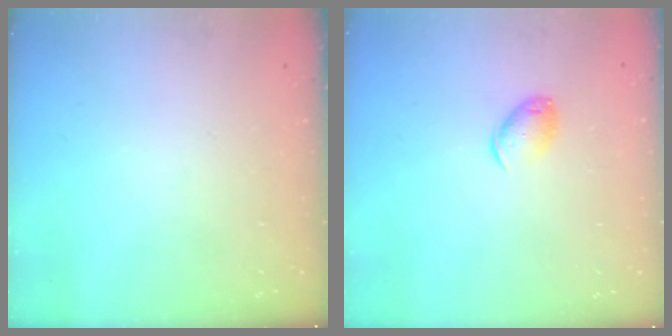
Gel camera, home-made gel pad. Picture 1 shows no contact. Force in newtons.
{"total": 7.2, "press": 7.2, "slide": 1.0}